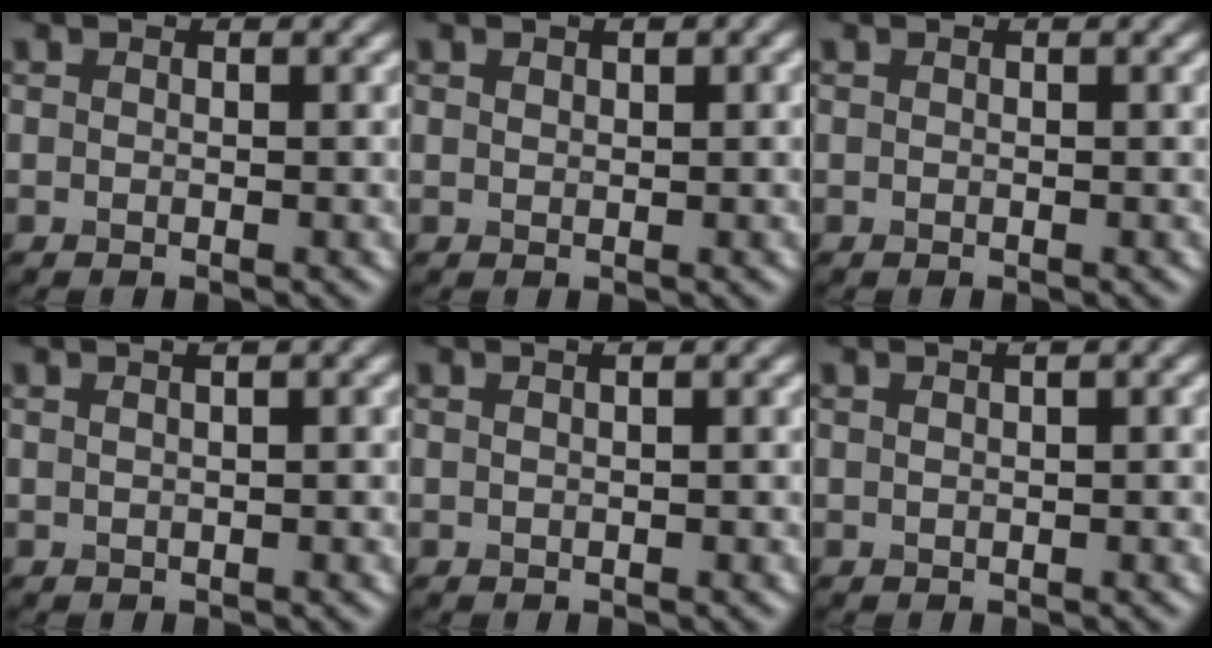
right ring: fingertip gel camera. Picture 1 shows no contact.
{"total": 1.1, "force": [0.6, 0.5, 0.8], "torque": [-0.013, 0.003, 0.012]}
{"total": 0.0}
{"total": 3.4, "force": [1.5, 1.6, 2.6], "torque": [-0.016, 0.017, 0.000]}
{"total": 1.6, "force": [0.7, 0.6, 1.3], "torque": [-0.011, 0.000, 0.002]}
{"total": 2.0, "force": [0.9, 0.7, 1.7], "torque": [-0.018, 0.000, 0.010]}